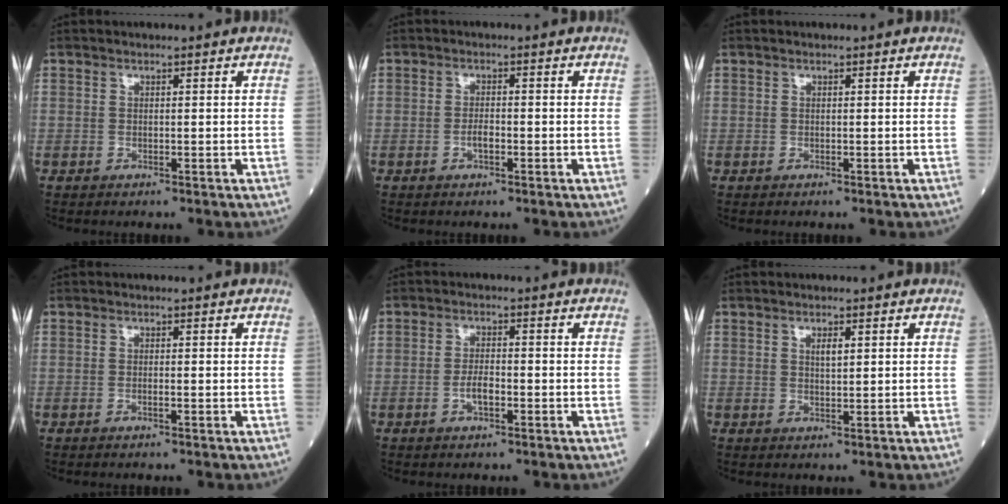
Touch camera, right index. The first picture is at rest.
{"total": 1.8, "force": [-0.7, 0.6, 1.5], "torque": [-0.029, 0.003, -0.011]}
{"total": 0.0}
{"total": 0.5, "force": [-0.2, 0.0, 0.5], "torque": [-0.012, 0.001, -0.002]}
{"total": 2.9, "force": [-1.1, 1.0, 2.5], "torque": [-0.050, 0.003, -0.019]}
{"total": 1.6, "force": [0.7, 0.5, 1.4], "torque": [-0.020, -0.001, 0.011]}